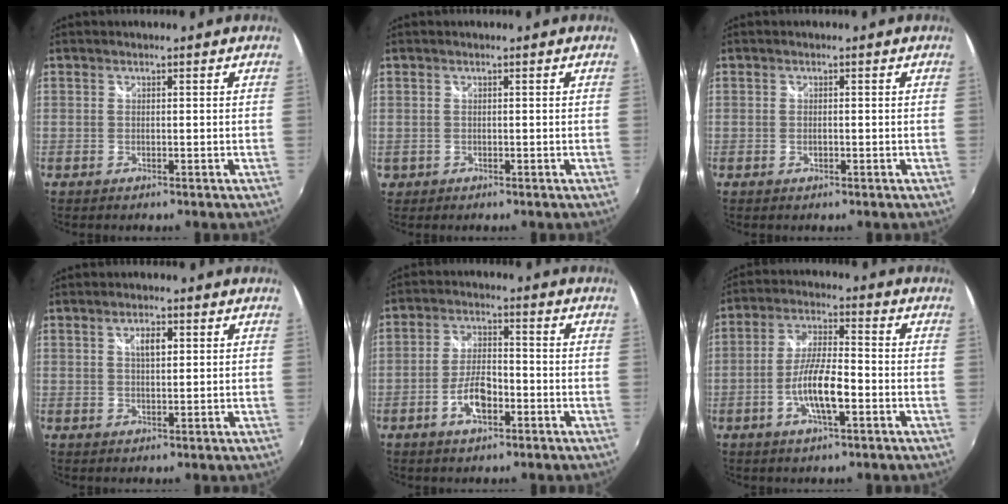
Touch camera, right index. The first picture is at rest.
{"total": 1.2, "force": [0.0, 1.2, 0.1], "torque": [-0.002, 0.001, 0.001]}
{"total": 0.7, "force": [-0.2, 0.5, 0.5], "torque": [-0.010, -0.001, -0.004]}
{"total": 3.1, "force": [1.1, 1.2, 2.6], "torque": [-0.043, 0.005, 0.017]}
{"total": 7.0, "force": [-3.1, 3.0, 5.6], "torque": [-0.113, 0.005, -0.054]}
{"total": 9.1, "force": [-3.3, 2.0, 8.2], "torque": [-0.161, 0.000, -0.060]}